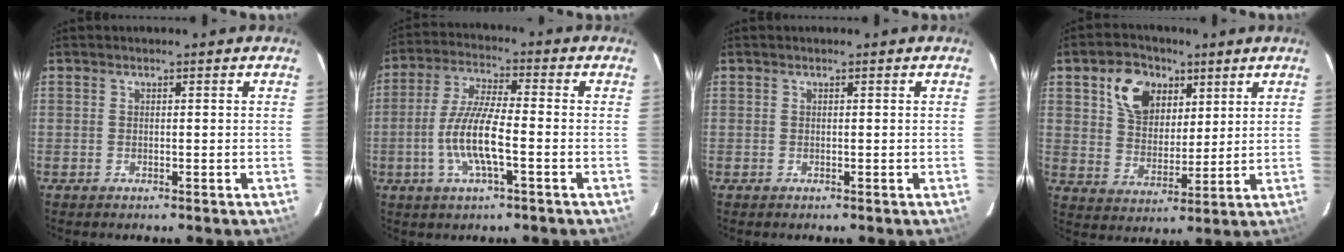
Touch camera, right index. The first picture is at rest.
{"total": 10.0, "force": [-2.9, 1.8, 9.4], "torque": [-0.195, -0.002, -0.057]}
{"total": 0.0}
{"total": 11.1, "force": [5.3, 7.8, 5.8], "torque": [-0.114, 0.026, 0.099]}